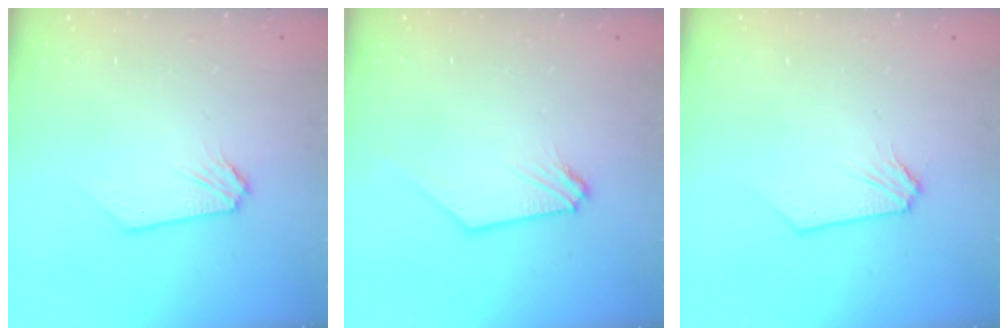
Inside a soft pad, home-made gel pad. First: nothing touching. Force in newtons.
{"total": 0.9, "press": 0.9, "slide": 0.2}
{"total": 0.0}